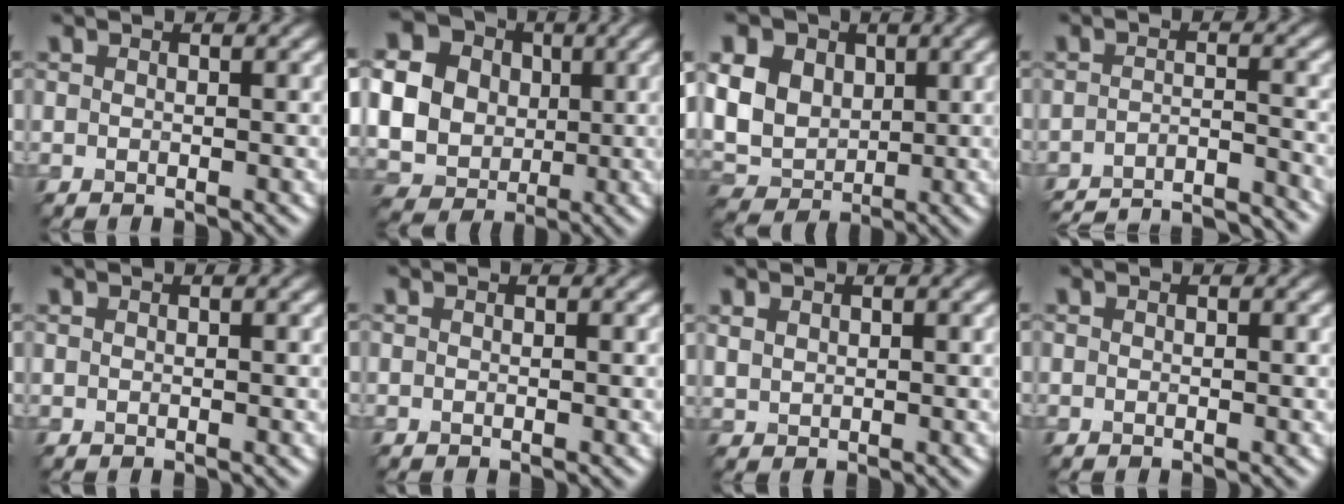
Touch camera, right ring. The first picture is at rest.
{"total": 13.4, "force": [1.4, 12.2, 5.2], "torque": [-0.170, 0.003, 0.015]}
{"total": 11.4, "force": [3.6, 8.9, 6.3], "torque": [-0.133, 0.027, 0.053]}
{"total": 12.4, "force": [-11.6, 2.8, 3.3], "torque": [-0.033, -0.010, -0.146]}
{"total": 0.0}
{"total": 0.0}
{"total": 1.3, "force": [0.8, 0.8, 0.5], "torque": [-0.013, -0.002, 0.021]}
{"total": 0.0}